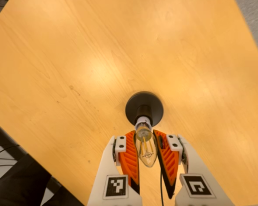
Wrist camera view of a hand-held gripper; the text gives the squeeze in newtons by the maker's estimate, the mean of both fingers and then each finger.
{"total": 22.8, "left": 24.8, "right": 20.9}